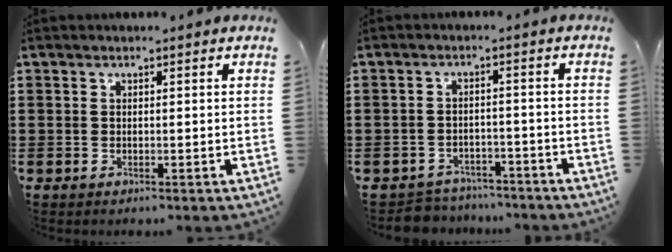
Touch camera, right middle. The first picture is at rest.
{"total": 3.6, "force": [-3.5, 0.7, -0.3], "torque": [-0.004, 0.001, -0.078]}